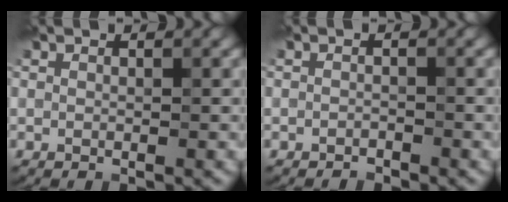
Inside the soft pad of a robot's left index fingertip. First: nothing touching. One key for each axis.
{"total": 0.9, "fx": -0.8, "fy": 0.3, "fz": 0.2, "tx": -0.001, "ty": 0.000, "tz": -0.015}